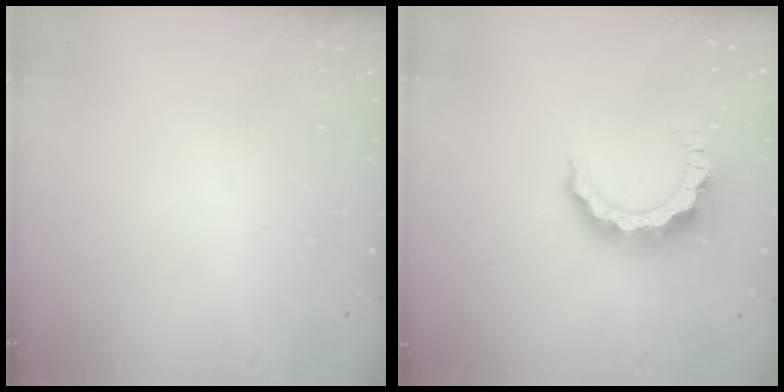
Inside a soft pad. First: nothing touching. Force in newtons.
{"total": 9.3, "press": 9.3, "slide": 0.6}